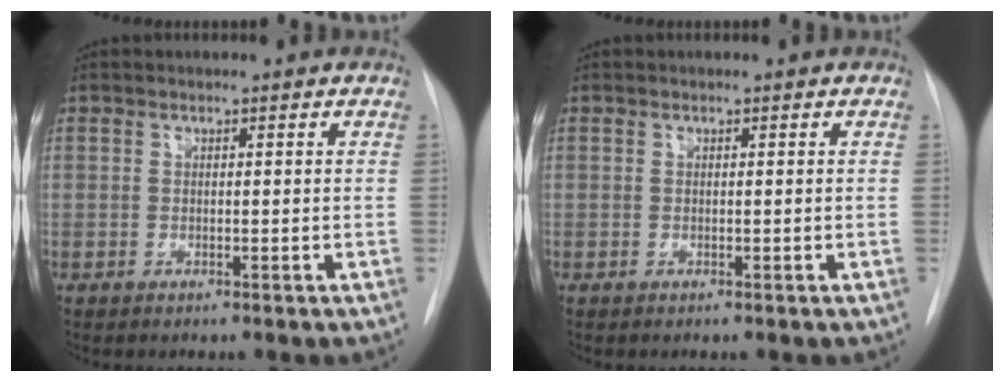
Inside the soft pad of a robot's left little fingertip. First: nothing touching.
{"total": 0.0}